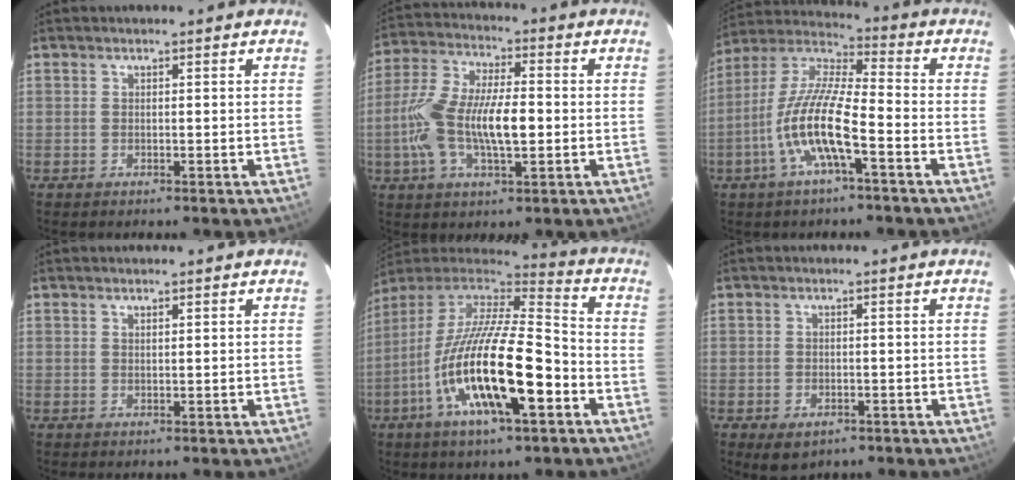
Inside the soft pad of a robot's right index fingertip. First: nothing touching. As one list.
[{"total": 15.2, "force": [-2.1, 5.8, 13.9], "torque": [-0.278, 0.003, -0.042]}, {"total": 13.4, "force": [-5.2, 2.5, 12.2], "torque": [-0.247, 0.000, -0.106]}, {"total": 0.7, "force": [0.5, 0.2, 0.4], "torque": [-0.007, 0.001, 0.010]}, {"total": 23.1, "force": [-8.4, 6.1, 20.6], "torque": [-0.373, -0.035, -0.156]}, {"total": 4.2, "force": [-2.2, 2.7, 2.3], "torque": [-0.046, -0.012, -0.028]}]